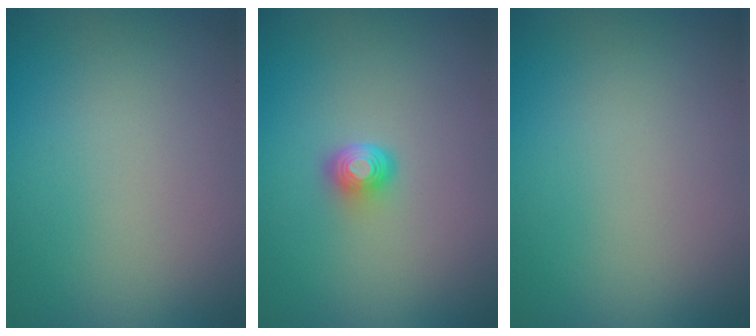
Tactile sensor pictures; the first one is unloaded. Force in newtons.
{"total": 2.0, "press": 1.4, "slide": 1.4}
{"total": 0.0}